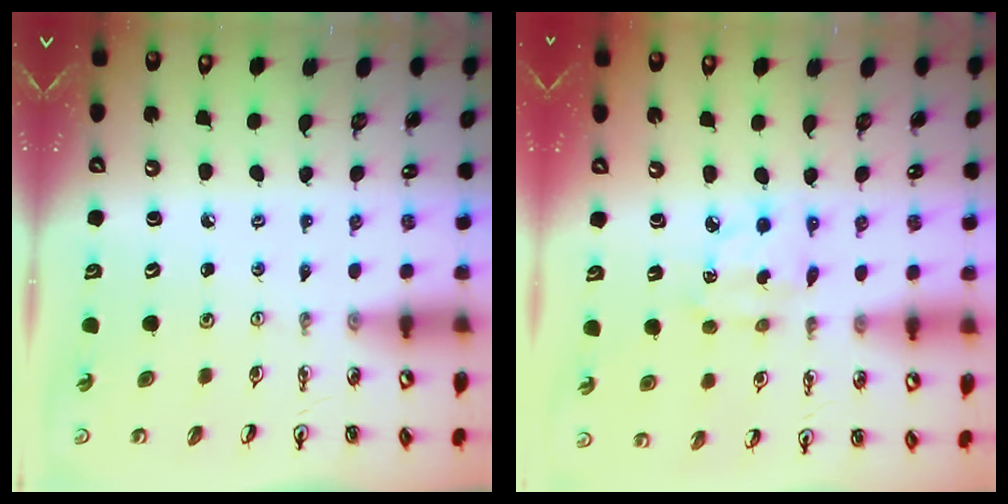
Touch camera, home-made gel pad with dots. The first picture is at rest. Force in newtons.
{"total": 3.9, "press": 3.9, "slide": 0.1}